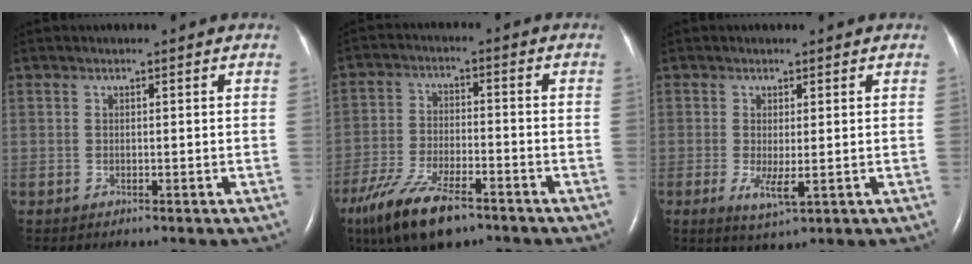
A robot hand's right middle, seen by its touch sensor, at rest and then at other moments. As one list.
[{"total": 12.2, "force": [-8.2, 3.7, 8.2], "torque": [-0.165, -0.022, -0.147]}, {"total": 3.6, "force": [-0.7, 0.8, 3.4], "torque": [-0.068, -0.010, -0.006]}]